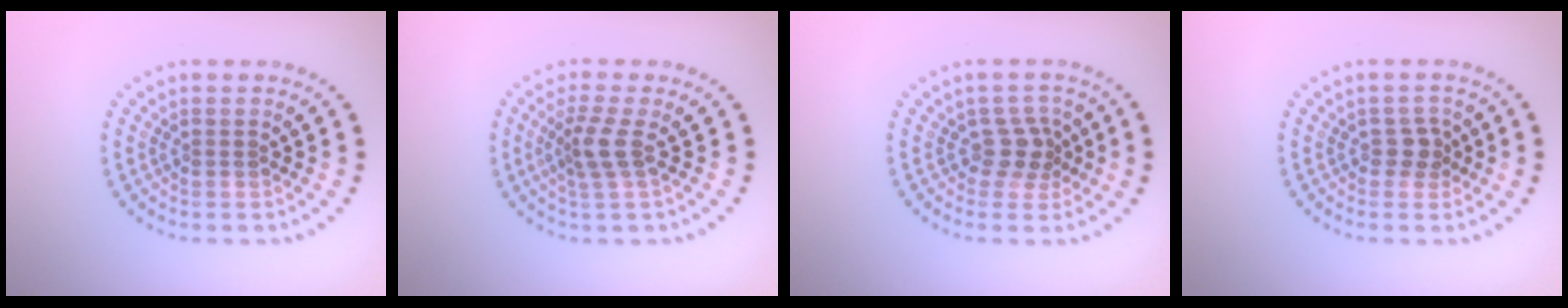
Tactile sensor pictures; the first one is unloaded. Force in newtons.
{"total": 2.4, "press": 1.9, "slide": 1.5}
{"total": 2.3, "press": 1.9, "slide": 1.4}
{"total": 1.5, "press": 1.4, "slide": 0.7}